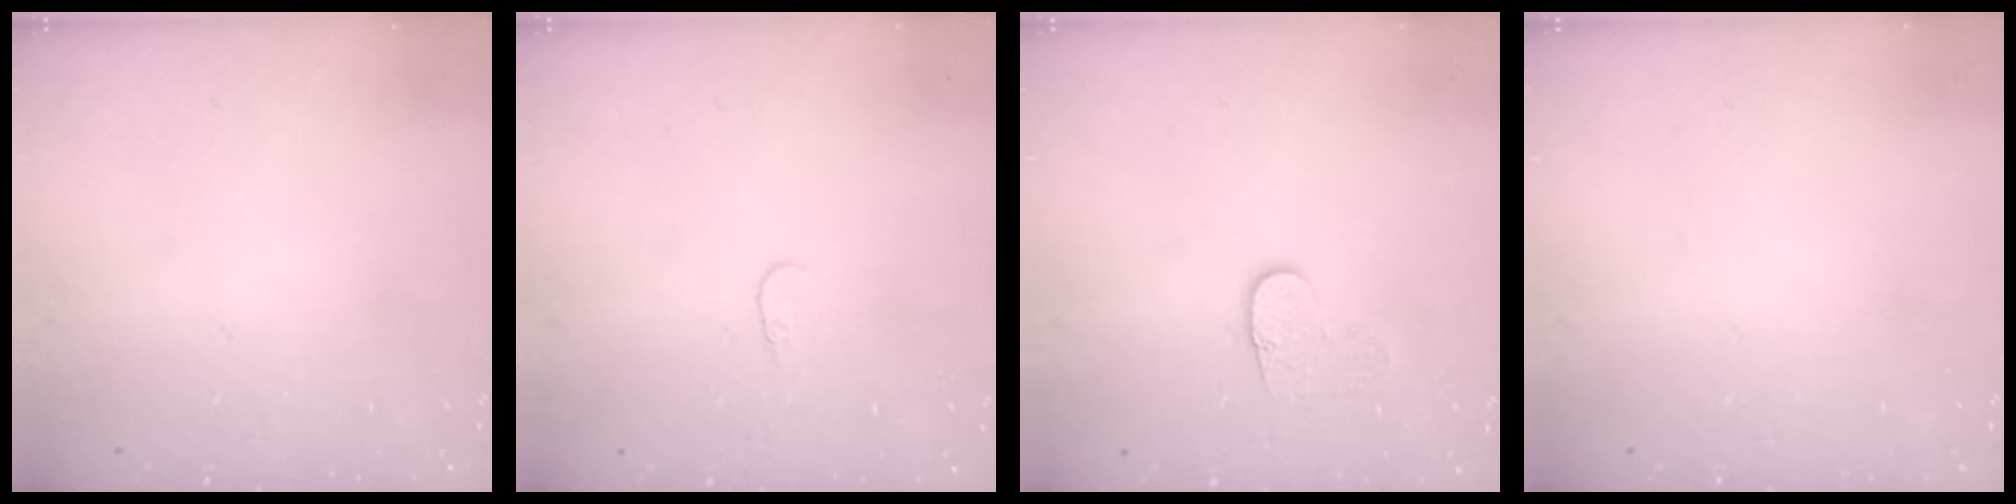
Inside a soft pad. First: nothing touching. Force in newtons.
{"total": 3.8, "press": 3.8, "slide": 0.3}
{"total": 7.0, "press": 7.0, "slide": 0.7}
{"total": 0.0}